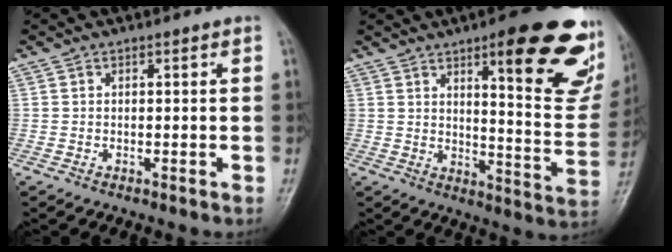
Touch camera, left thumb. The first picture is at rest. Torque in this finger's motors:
{"motor_torque": [0.79, 0.58, 1.45, -1.32, 0.23]}